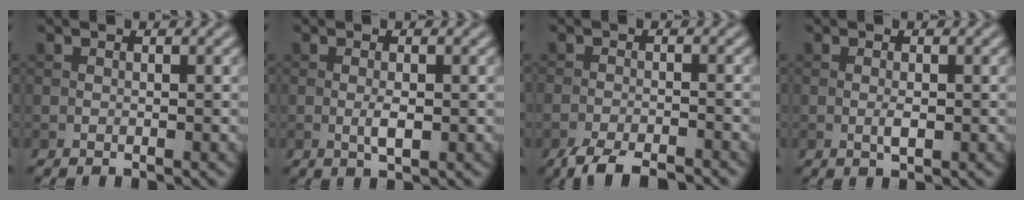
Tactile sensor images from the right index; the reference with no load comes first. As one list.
[{"total": 1.7, "force": [-0.3, 0.5, 1.6], "torque": [-0.034, -0.003, -0.006]}, {"total": 4.8, "force": [-4.0, 1.0, 2.5], "torque": [-0.045, -0.008, -0.075]}, {"total": 1.2, "force": [-0.2, 0.4, 1.1], "torque": [-0.024, -0.002, -0.004]}]